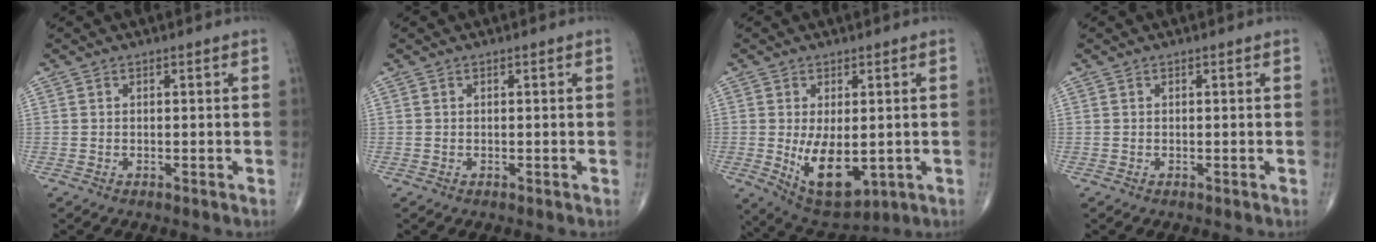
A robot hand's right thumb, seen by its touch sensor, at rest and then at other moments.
{"total": 0.0}
{"total": 11.1, "force": [-1.4, 5.9, 9.3], "torque": [-0.136, -0.019, -0.001]}
{"total": 0.0}